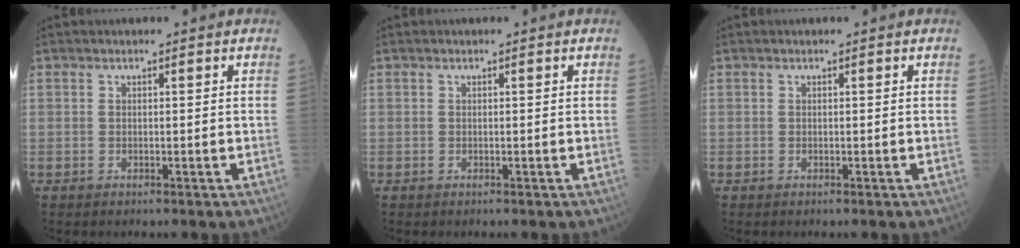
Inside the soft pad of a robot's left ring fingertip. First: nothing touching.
{"total": 0.0}
{"total": 0.0}